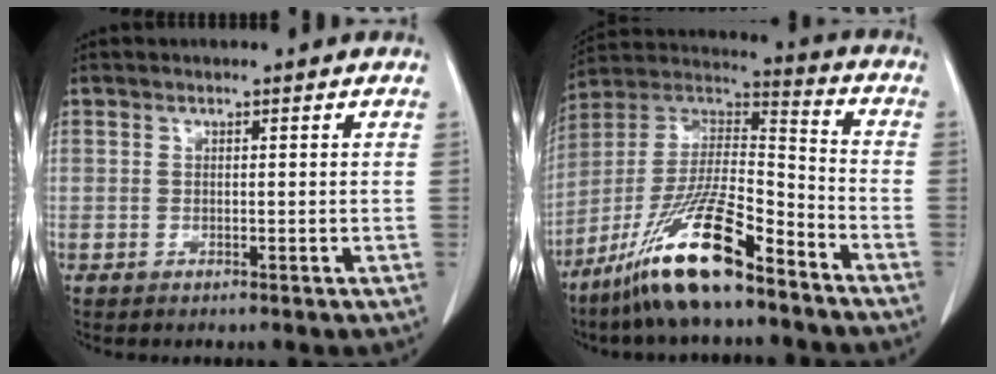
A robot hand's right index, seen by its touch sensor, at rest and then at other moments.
{"total": 17.4, "force": [-11.8, 2.5, 12.6], "torque": [-0.258, -0.009, -0.216]}